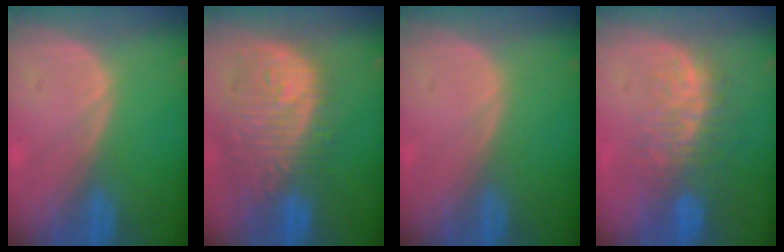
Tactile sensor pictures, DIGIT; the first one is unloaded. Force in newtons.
{"total": 12.0, "press": 10.7, "slide": 5.4}
{"total": 0.0}
{"total": 9.4, "press": 8.1, "slide": 4.7}